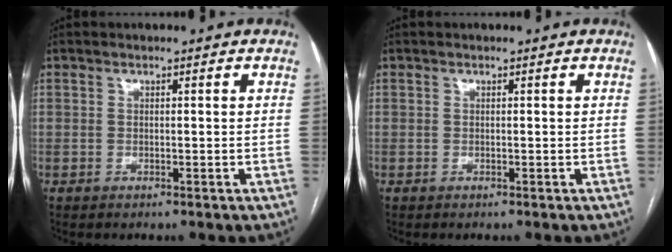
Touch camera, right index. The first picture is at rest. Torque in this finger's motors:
{"motor_torque": [0.01, -0.01, 0.00, 0.00]}